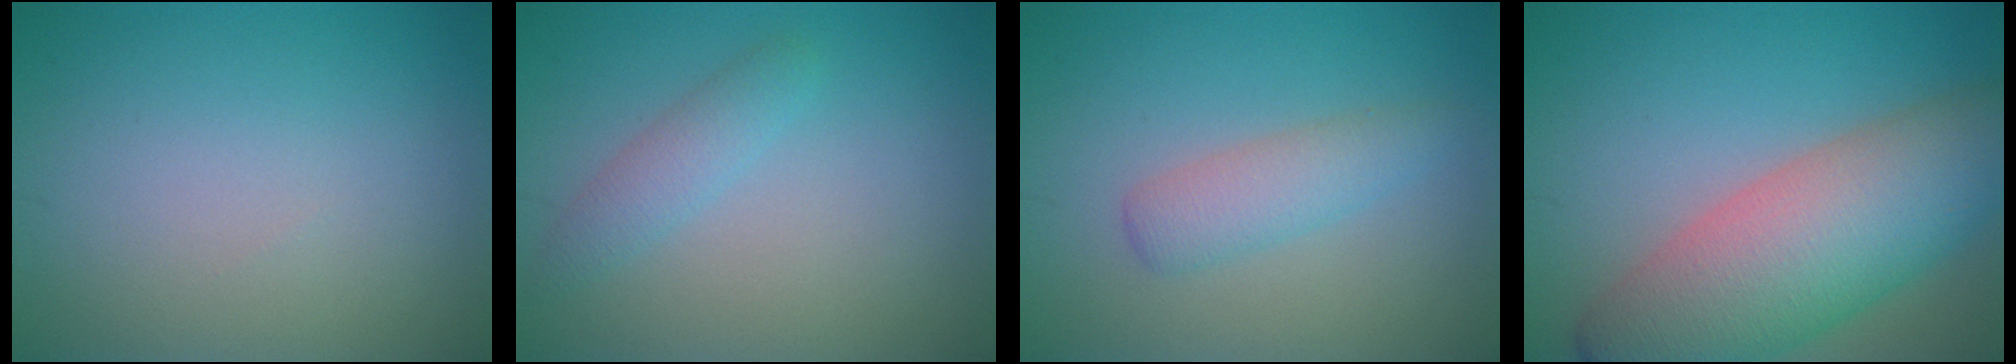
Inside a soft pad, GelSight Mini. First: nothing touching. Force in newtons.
{"total": 1.9, "press": 1.9, "slide": 0.1}
{"total": 2.6, "press": 2.6, "slide": 0.0}
{"total": 10.9, "press": 10.8, "slide": 0.3}